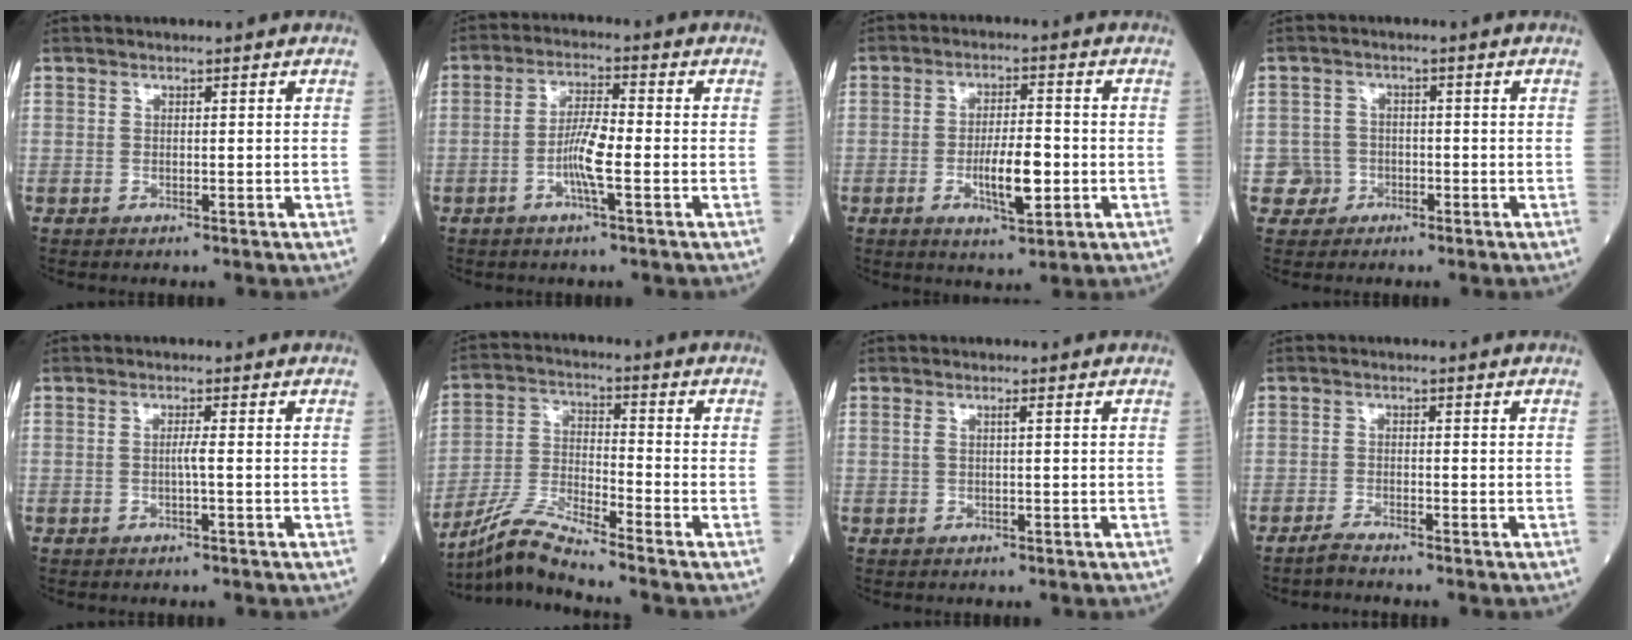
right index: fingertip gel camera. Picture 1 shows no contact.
{"total": 5.7, "force": [-1.7, 0.4, 5.5], "torque": [-0.112, 0.001, -0.034]}
{"total": 6.9, "force": [-1.6, 1.8, 6.4], "torque": [-0.114, -0.002, -0.024]}
{"total": 3.3, "force": [-1.3, 2.9, -0.6], "torque": [0.017, 0.015, -0.026]}
{"total": 1.1, "force": [-0.3, -0.3, 1.1], "torque": [-0.019, 0.000, -0.006]}
{"total": 8.4, "force": [-7.7, -1.6, 2.9], "torque": [-0.074, -0.019, -0.151]}
{"total": 0.9, "force": [0.2, -0.1, 0.8], "torque": [-0.020, 0.006, 0.004]}
{"total": 1.6, "force": [-1.5, -0.4, 0.4], "torque": [-0.017, -0.006, -0.031]}